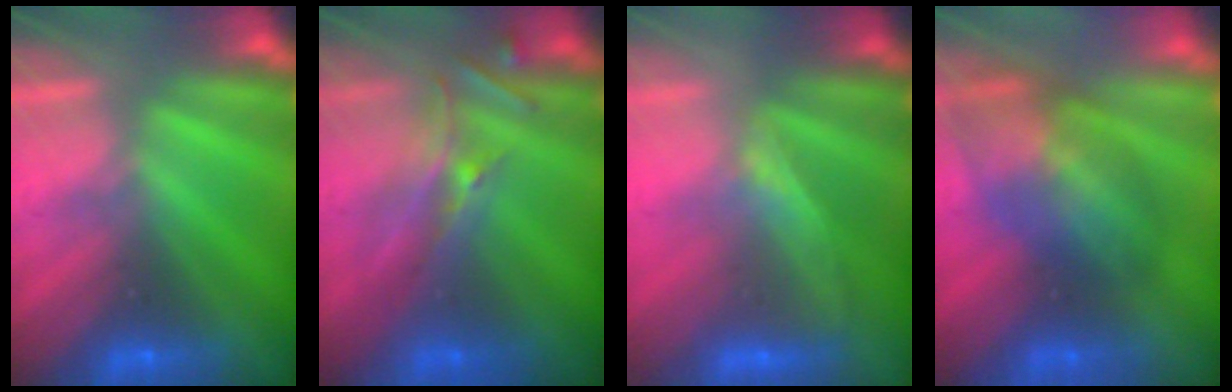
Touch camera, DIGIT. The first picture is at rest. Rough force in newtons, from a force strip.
{"total": 2.6}
{"total": 2.1}
{"total": 7.3}